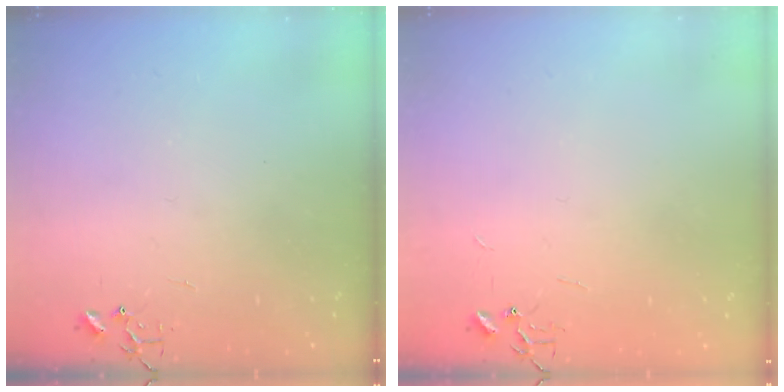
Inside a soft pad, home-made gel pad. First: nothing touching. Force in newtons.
{"total": 1.8, "press": 1.8, "slide": 0.2}